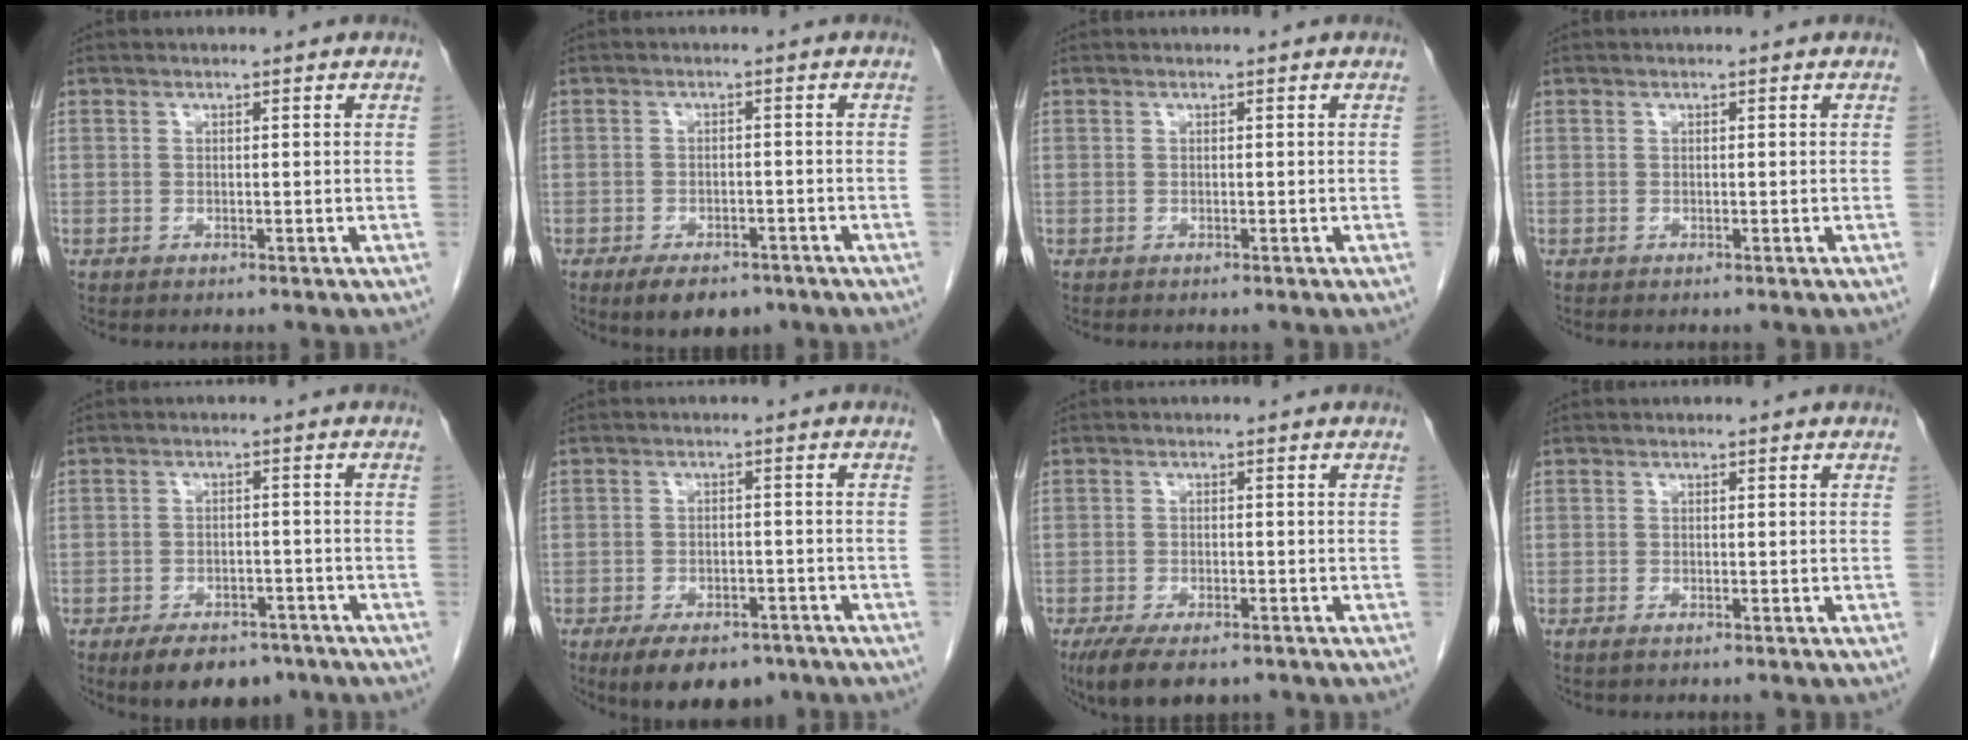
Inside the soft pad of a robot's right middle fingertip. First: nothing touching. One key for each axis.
{"total": 6.5, "fx": -4.7, "fy": 3.1, "fz": 3.3, "tx": -0.050, "ty": -0.002, "tz": -0.069}
{"total": 0.0}
{"total": 0.0}
{"total": 8.4, "fx": -6.2, "fy": 4.1, "fz": 3.9, "tx": -0.054, "ty": 0.001, "tz": -0.093}
{"total": 10.0, "fx": -7.3, "fy": 4.5, "fz": 5.1, "tx": -0.074, "ty": -0.003, "tz": -0.109}
{"total": 7.7, "fx": -5.6, "fy": 2.7, "fz": 4.5, "tx": -0.075, "ty": -0.012, "tz": -0.088}
{"total": 1.0, "fx": -0.6, "fy": 0.3, "fz": 0.7, "tx": -0.014, "ty": -0.001, "tz": -0.008}